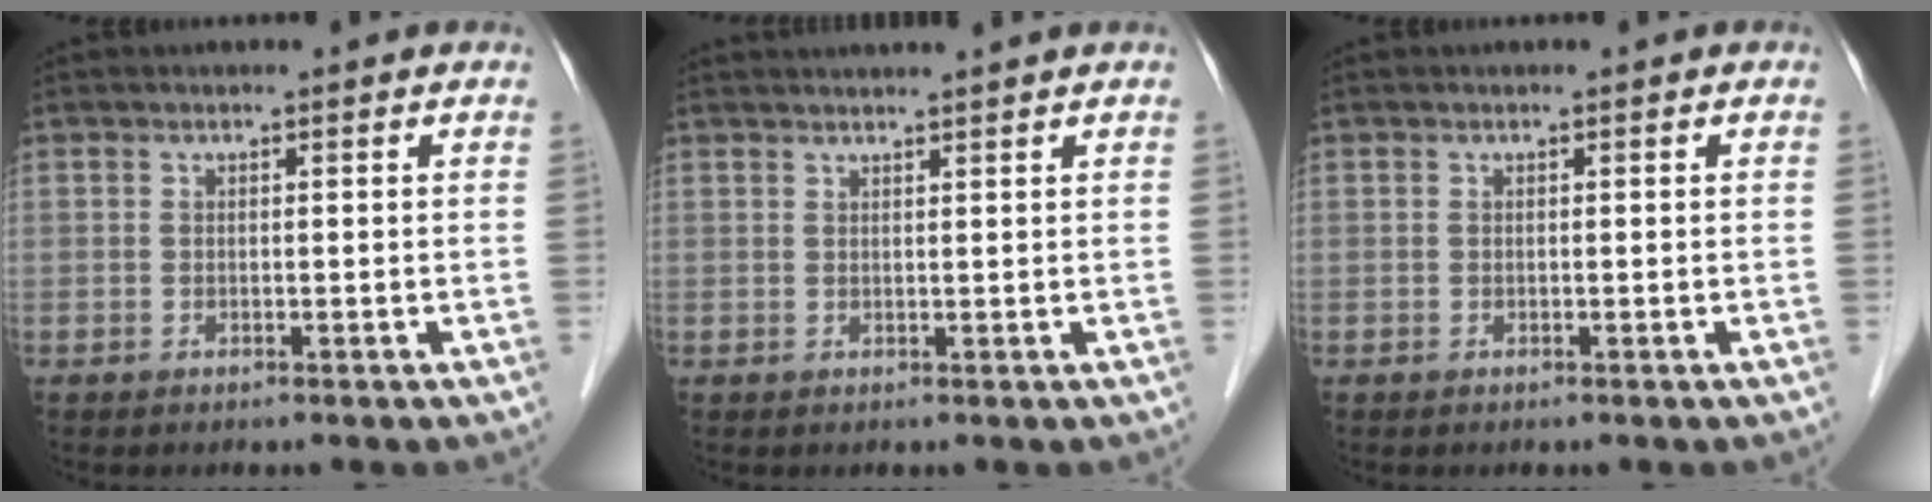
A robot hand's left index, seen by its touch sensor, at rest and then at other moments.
{"total": 4.7, "force": [4.2, -1.0, 1.6], "torque": [-0.016, 0.020, 0.055]}
{"total": 0.0}